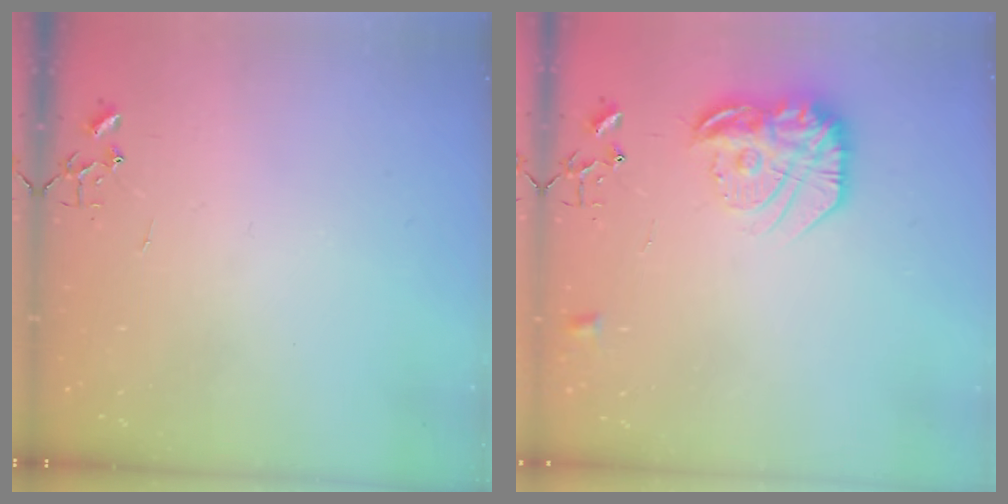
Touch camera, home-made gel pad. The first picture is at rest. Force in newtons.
{"total": 18.3, "press": 18.2, "slide": 1.3}